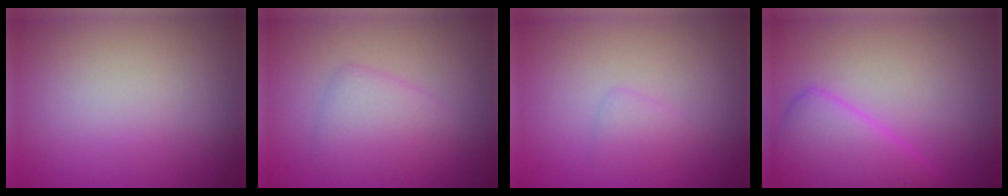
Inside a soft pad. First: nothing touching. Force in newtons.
{"total": 2.7, "press": 2.7, "slide": 0.1}
{"total": 1.1, "press": 1.1, "slide": 0.0}
{"total": 4.9, "press": 4.9, "slide": 0.2}